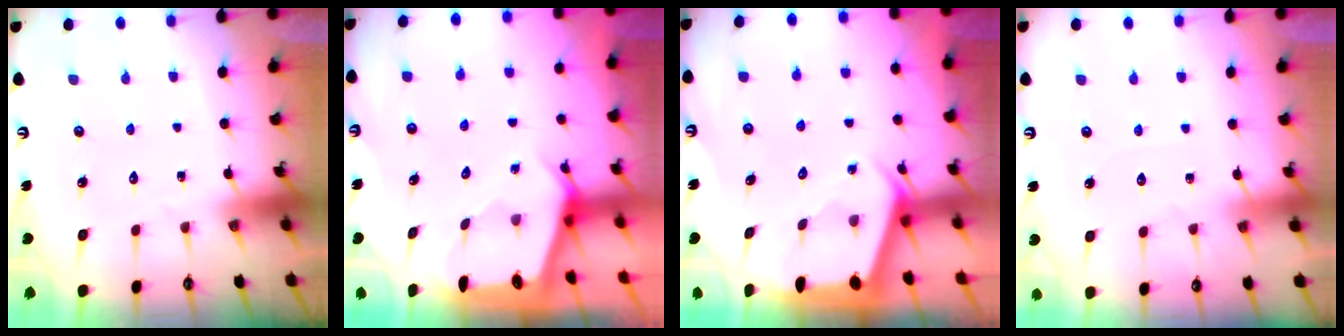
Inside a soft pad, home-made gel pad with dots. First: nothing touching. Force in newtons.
{"total": 2.3, "press": 2.3, "slide": 0.3}
{"total": 2.4, "press": 2.4, "slide": 0.3}
{"total": 1.5, "press": 1.4, "slide": 0.2}